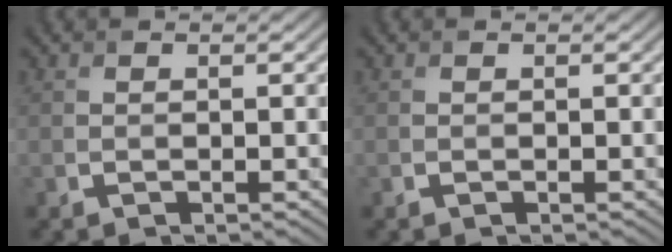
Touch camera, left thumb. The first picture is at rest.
{"total": 0.0}